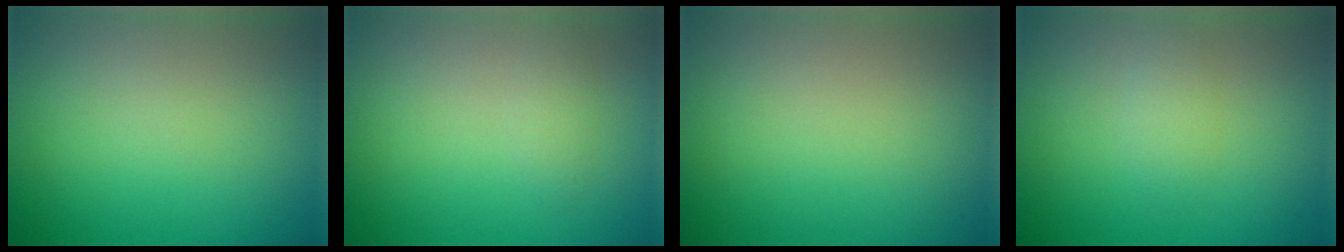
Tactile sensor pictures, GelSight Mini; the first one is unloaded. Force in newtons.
{"total": 1.0, "press": 1.0, "slide": 0.0}
{"total": 0.0}
{"total": 1.4, "press": 1.4, "slide": 0.0}